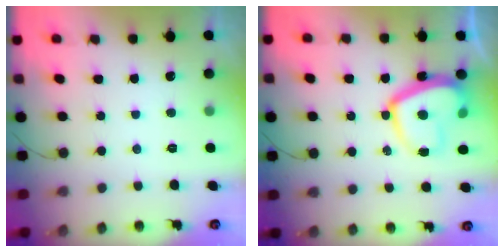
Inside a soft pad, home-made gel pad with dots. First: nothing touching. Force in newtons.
{"total": 14.1, "press": 14.1, "slide": 1.3}